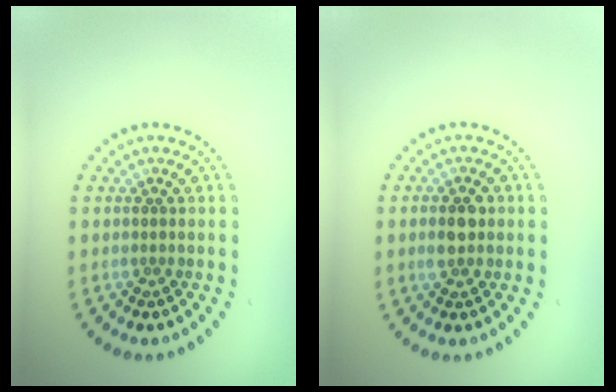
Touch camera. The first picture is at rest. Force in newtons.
{"total": 2.5, "press": 2.5, "slide": 0.1}